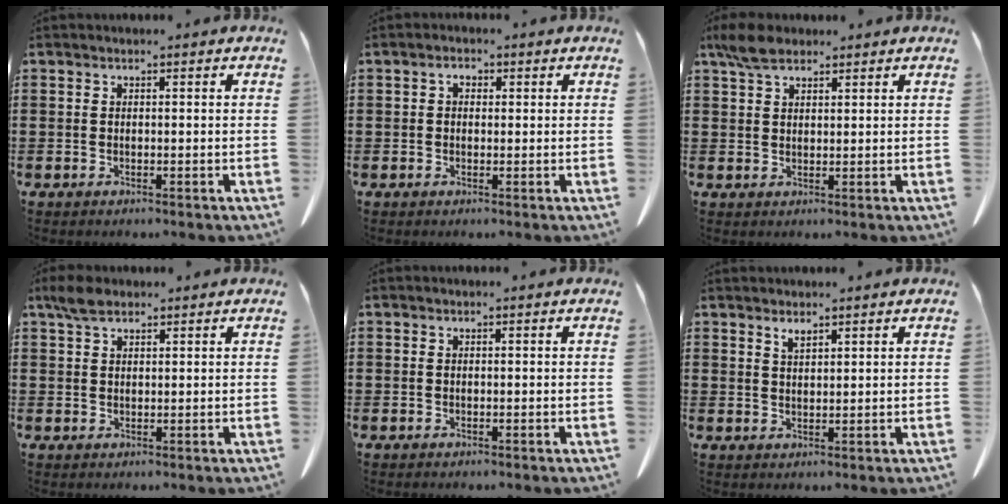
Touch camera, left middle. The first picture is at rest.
{"total": 1.5, "force": [0.2, 1.0, 1.1], "torque": [-0.024, 0.007, 0.004]}
{"total": 4.2, "force": [3.1, 1.9, 2.1], "torque": [-0.051, 0.007, 0.060]}
{"total": 3.3, "force": [2.3, 1.5, 1.8], "torque": [-0.042, 0.006, 0.045]}
{"total": 0.0}
{"total": 1.9, "force": [1.7, 0.3, 0.9], "torque": [-0.019, -0.001, 0.031]}